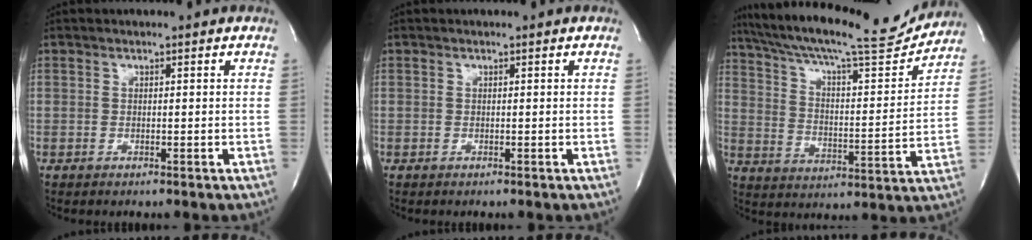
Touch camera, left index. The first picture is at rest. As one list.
[{"total": 0.0}, {"total": 22.0, "force": [19.9, 2.8, 9.0], "torque": [-0.161, -0.014, 0.289]}]